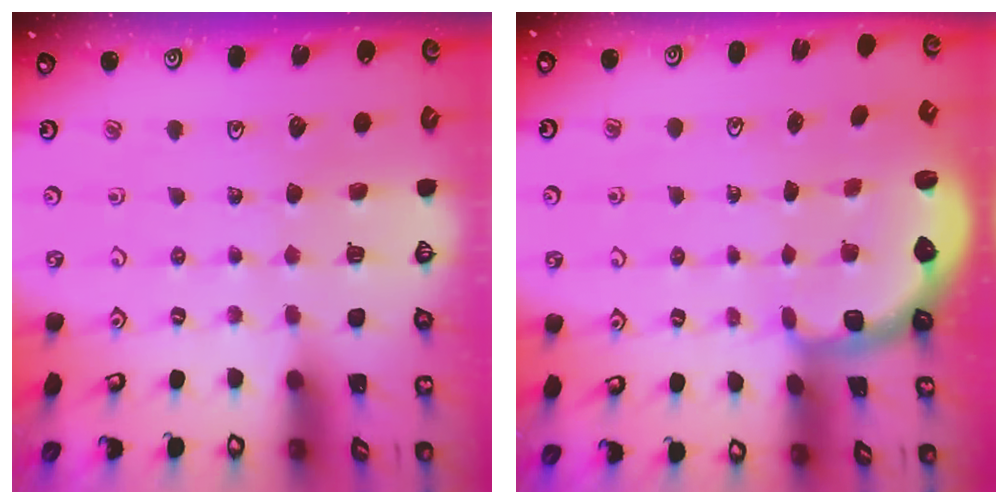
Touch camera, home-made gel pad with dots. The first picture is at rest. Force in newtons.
{"total": 2.6, "press": 2.0, "slide": 1.7}